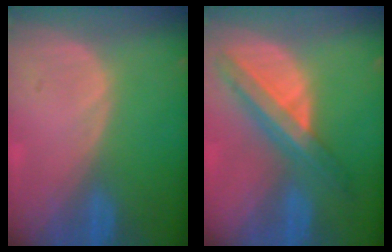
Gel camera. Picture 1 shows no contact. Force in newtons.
{"total": 8.3, "press": 7.1, "slide": 4.4}